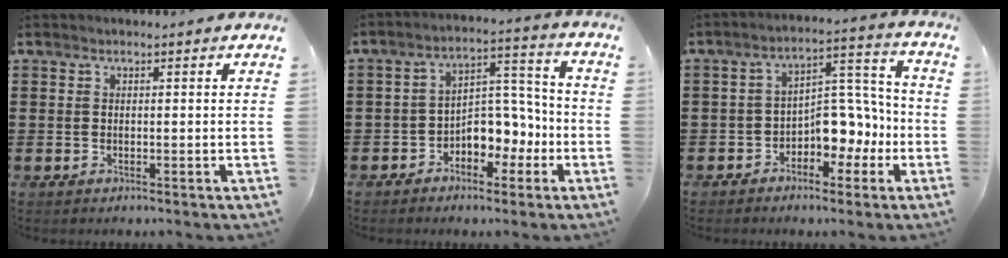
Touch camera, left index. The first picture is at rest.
{"total": 6.0, "force": [-3.1, 4.3, 2.8], "torque": [-0.056, 0.009, -0.061]}
{"total": 6.7, "force": [-2.8, 4.6, 4.1], "torque": [-0.072, -0.002, -0.057]}